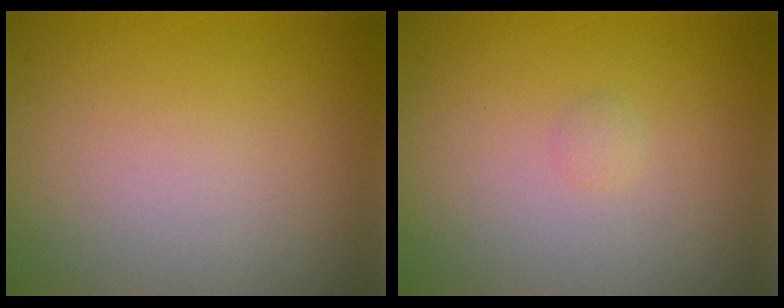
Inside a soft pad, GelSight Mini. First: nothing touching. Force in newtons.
{"total": 0.5, "press": 0.5, "slide": 0.0}